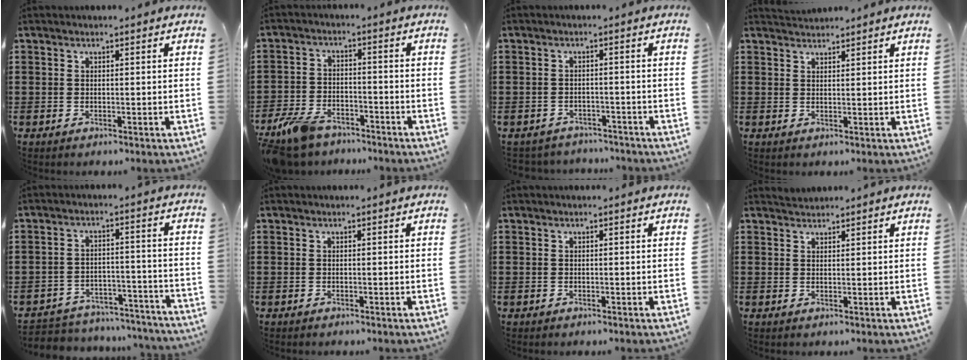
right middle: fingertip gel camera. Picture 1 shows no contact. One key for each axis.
{"total": 6.8, "fx": -5.8, "fy": 2.2, "fz": 2.8, "tx": -0.076, "ty": 0.001, "tz": -0.116}
{"total": 2.3, "fx": -2.3, "fy": 0.4, "fz": -0.3, "tx": -0.003, "ty": 0.000, "tz": -0.052}
{"total": 1.7, "fx": 1.7, "fy": 0.1, "fz": -0.1, "tx": -0.003, "ty": 0.001, "tz": 0.034}
{"total": 5.2, "fx": -5.1, "fy": 0.8, "fz": 0.2, "tx": -0.011, "ty": 0.011, "tz": -0.108}
{"total": 0.0}
{"total": 0.0}
{"total": 1.4, "fx": 1.4, "fy": 0.0, "fz": -0.1, "tx": -0.002, "ty": 0.002, "tz": 0.028}